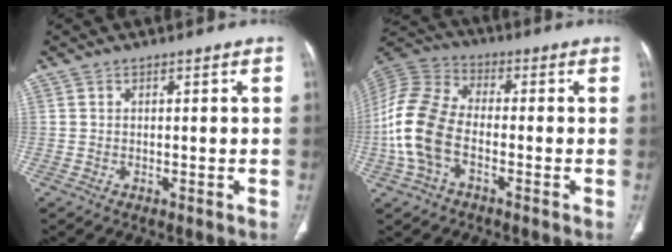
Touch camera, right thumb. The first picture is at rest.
{"total": 13.7, "force": [-3.4, 8.2, 10.5], "torque": [-0.233, 0.029, -0.072]}